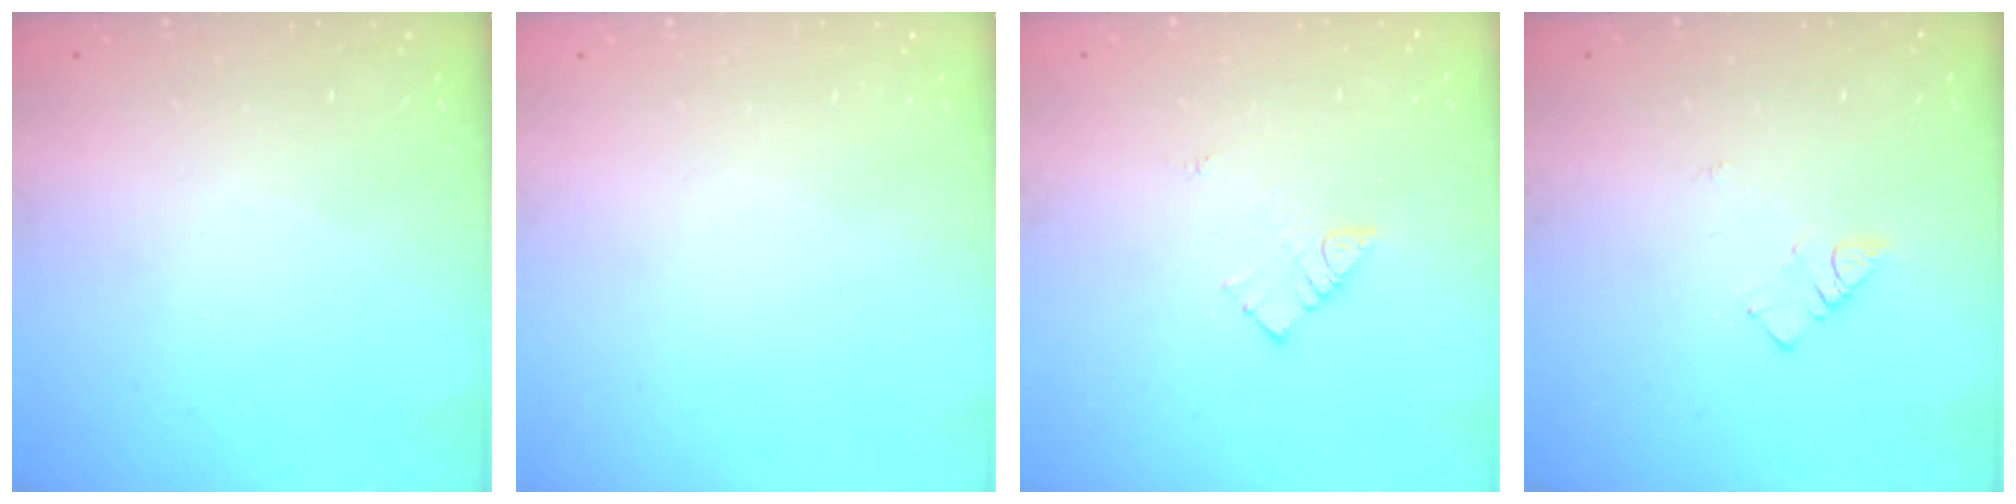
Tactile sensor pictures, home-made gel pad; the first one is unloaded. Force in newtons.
{"total": 1.7, "press": 1.6, "slide": 0.1}
{"total": 5.2, "press": 5.2, "slide": 0.2}
{"total": 2.8, "press": 2.7, "slide": 0.4}